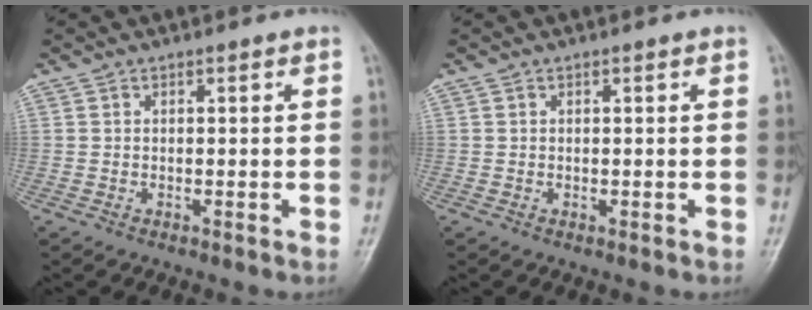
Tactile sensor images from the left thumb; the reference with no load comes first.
{"total": 0.5, "force": [0.1, 0.3, 0.4], "torque": [-0.005, -0.001, 0.003]}